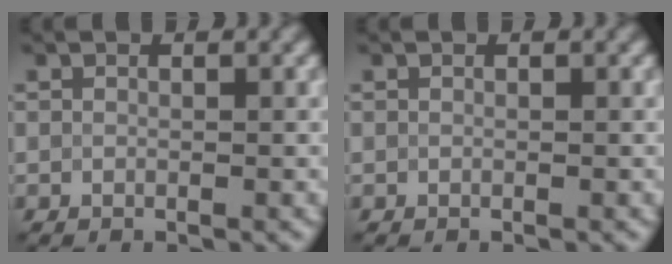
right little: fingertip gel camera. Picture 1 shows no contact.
{"total": 0.0}